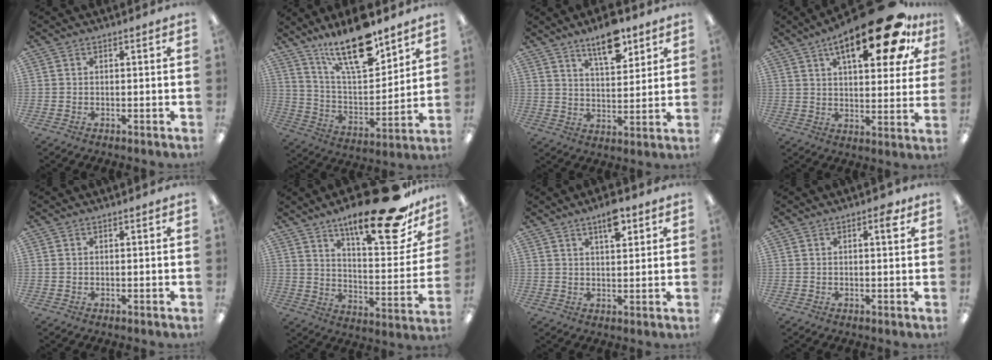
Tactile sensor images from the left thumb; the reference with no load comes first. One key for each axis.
{"total": 20.2, "fx": 14.5, "fy": 6.8, "fz": 12.4, "tx": -0.212, "ty": -0.082, "tz": 0.245}
{"total": 11.3, "fx": 7.9, "fy": 4.5, "fz": 6.8, "tx": -0.094, "ty": -0.042, "tz": 0.133}
{"total": 21.9, "fx": 12.3, "fy": 7.4, "fz": 16.5, "tx": -0.247, "ty": -0.054, "tz": 0.190}
{"total": 0.6, "fx": 0.3, "fy": 0.3, "fz": 0.4, "tx": -0.009, "ty": 0.003, "tz": 0.005}
{"total": 23.6, "fx": 16.7, "fy": 6.1, "fz": 15.5, "tx": -0.224, "ty": -0.112, "tz": 0.265}
{"total": 6.8, "fx": 4.4, "fy": 2.5, "fz": 4.6, "tx": -0.061, "ty": -0.020, "tz": 0.069}
{"total": 3.3, "fx": 1.7, "fy": 1.0, "fz": 2.6, "tx": -0.032, "ty": -0.004, "tz": 0.022}